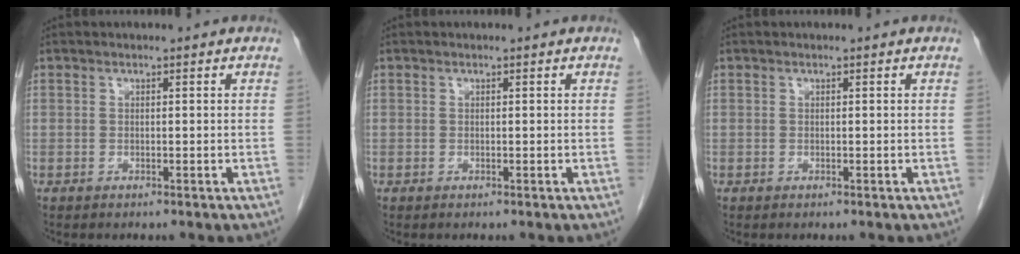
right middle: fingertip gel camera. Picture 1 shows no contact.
{"total": 0.0}
{"total": 0.0}